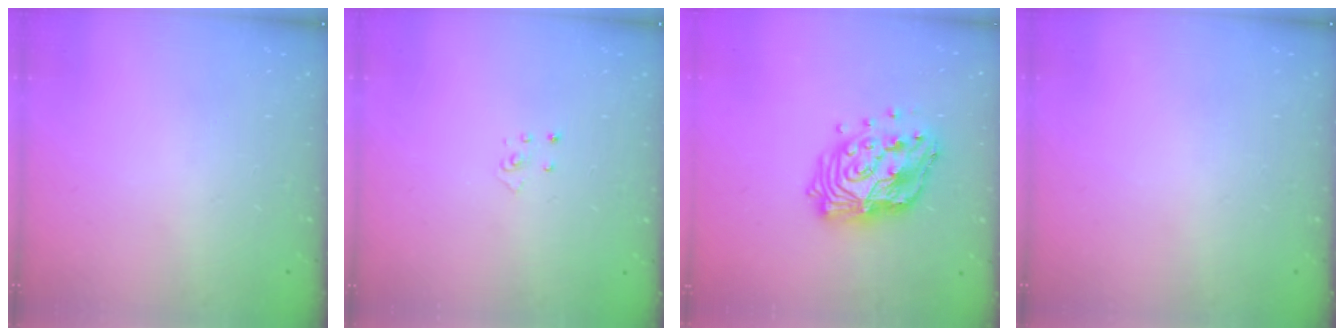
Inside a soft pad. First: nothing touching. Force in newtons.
{"total": 2.8, "press": 2.8, "slide": 0.3}
{"total": 15.9, "press": 15.9, "slide": 1.1}
{"total": 0.0}